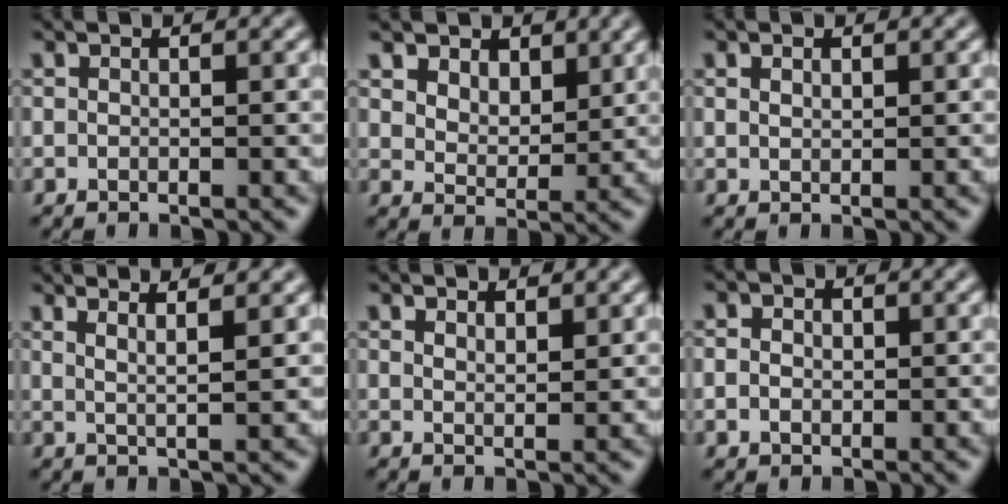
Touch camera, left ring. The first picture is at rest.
{"total": 4.6, "force": [3.4, 2.6, 1.7], "torque": [-0.061, -0.008, 0.060]}
{"total": 0.8, "force": [0.6, 0.4, 0.3], "torque": [-0.010, 0.002, 0.011]}
{"total": 4.1, "force": [3.0, 1.1, 2.6], "torque": [-0.021, 0.018, 0.016]}
{"total": 1.6, "force": [1.5, 0.3, 0.4], "torque": [-0.012, 0.001, 0.025]}
{"total": 2.0, "force": [0.3, 1.7, 1.0], "torque": [-0.015, 0.007, -0.004]}